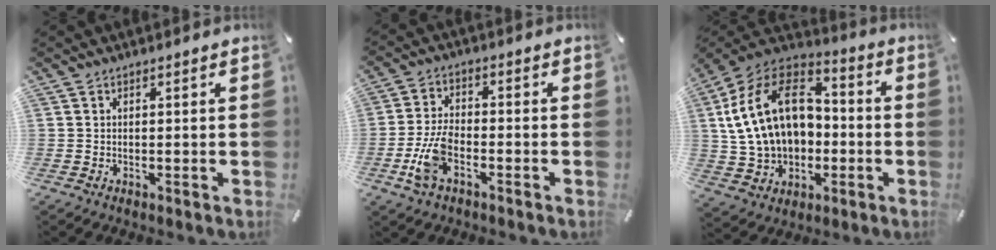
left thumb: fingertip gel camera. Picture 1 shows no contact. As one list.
[{"total": 8.4, "force": [-3.2, 4.4, 6.4], "torque": [-0.140, 0.003, -0.058]}, {"total": 20.9, "force": [1.4, 15.7, 13.8], "torque": [-0.281, 0.004, 0.029]}]